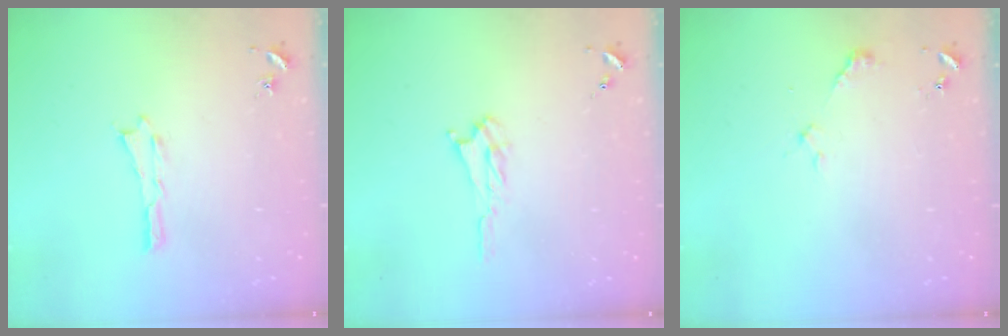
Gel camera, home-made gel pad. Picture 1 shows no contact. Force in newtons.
{"total": 2.5, "press": 2.5, "slide": 0.3}
{"total": 2.3, "press": 2.3, "slide": 0.1}